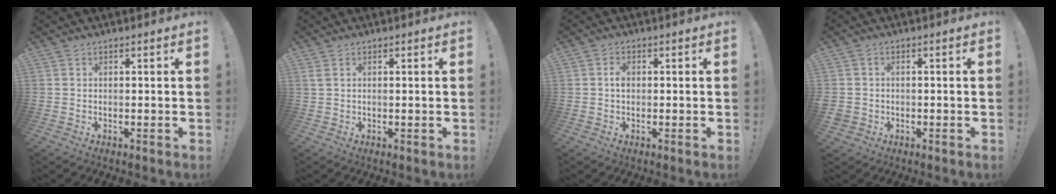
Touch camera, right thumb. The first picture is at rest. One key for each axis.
{"total": 1.5, "fx": 0.7, "fy": 0.1, "fz": 1.3, "tx": -0.027, "ty": 0.000, "tz": 0.013}
{"total": 2.1, "fx": -0.1, "fy": 1.5, "fz": 1.4, "tx": -0.010, "ty": 0.001, "tz": -0.007}
{"total": 2.2, "fx": -0.5, "fy": 2.1, "fz": 0.6, "tx": -0.010, "ty": 0.003, "tz": -0.007}